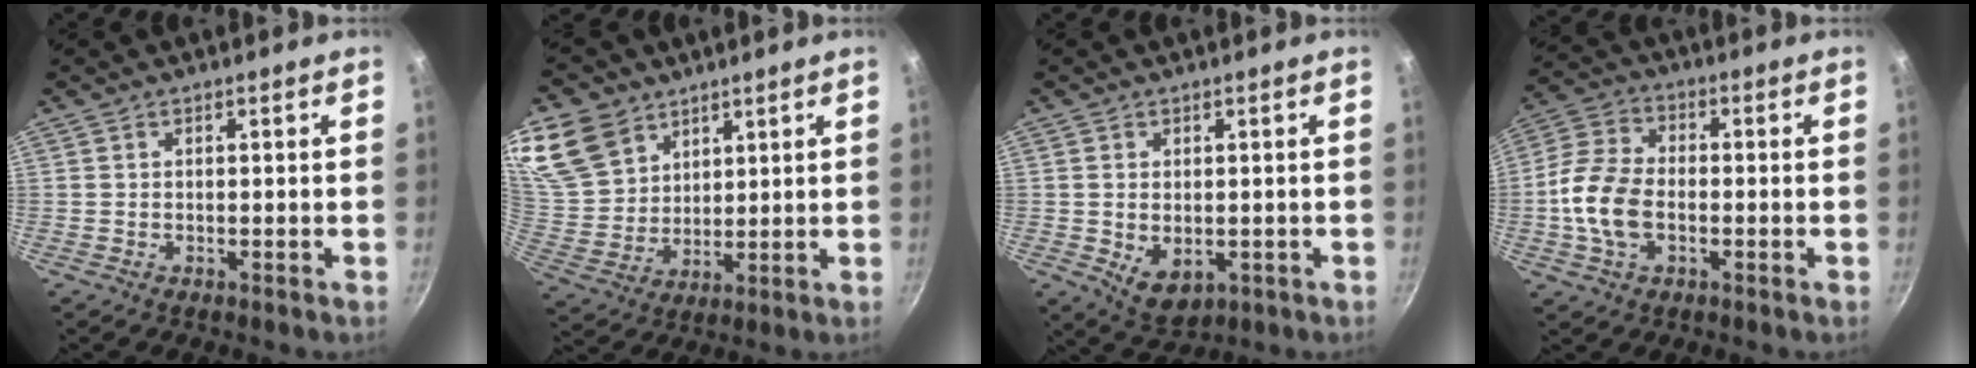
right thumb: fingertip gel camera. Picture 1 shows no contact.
{"total": 16.7, "force": [9.9, 11.8, 6.5], "torque": [-0.129, -0.026, 0.202]}
{"total": 6.1, "force": [-0.6, 4.2, 4.4], "torque": [-0.066, -0.014, 0.002]}
{"total": 11.3, "force": [-2.0, 7.3, 8.4], "torque": [-0.160, 0.022, -0.050]}